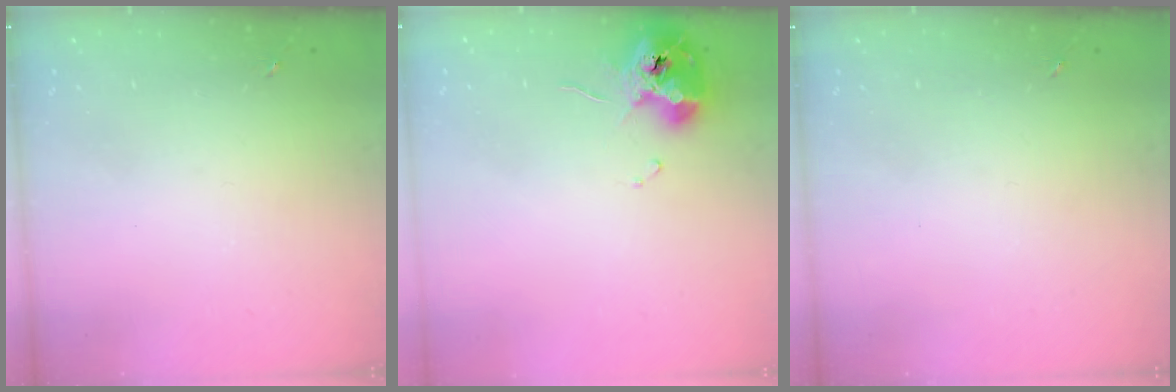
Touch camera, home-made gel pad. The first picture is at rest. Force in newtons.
{"total": 11.0, "press": 11.0, "slide": 1.1}
{"total": 0.0}